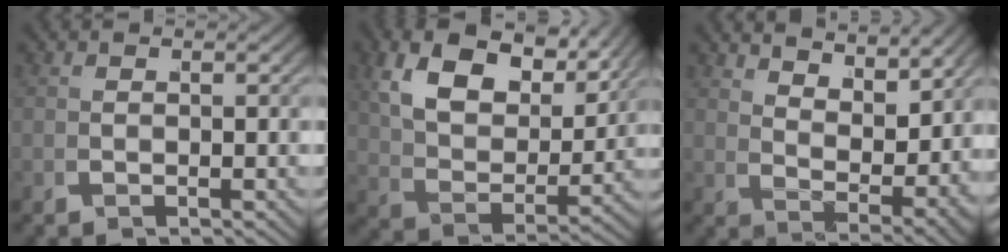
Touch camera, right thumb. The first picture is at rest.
{"total": 10.4, "force": [5.5, 5.4, 6.9], "torque": [-0.132, 0.003, 0.096]}
{"total": 5.8, "force": [3.7, 1.9, 4.0], "torque": [-0.065, -0.020, 0.081]}